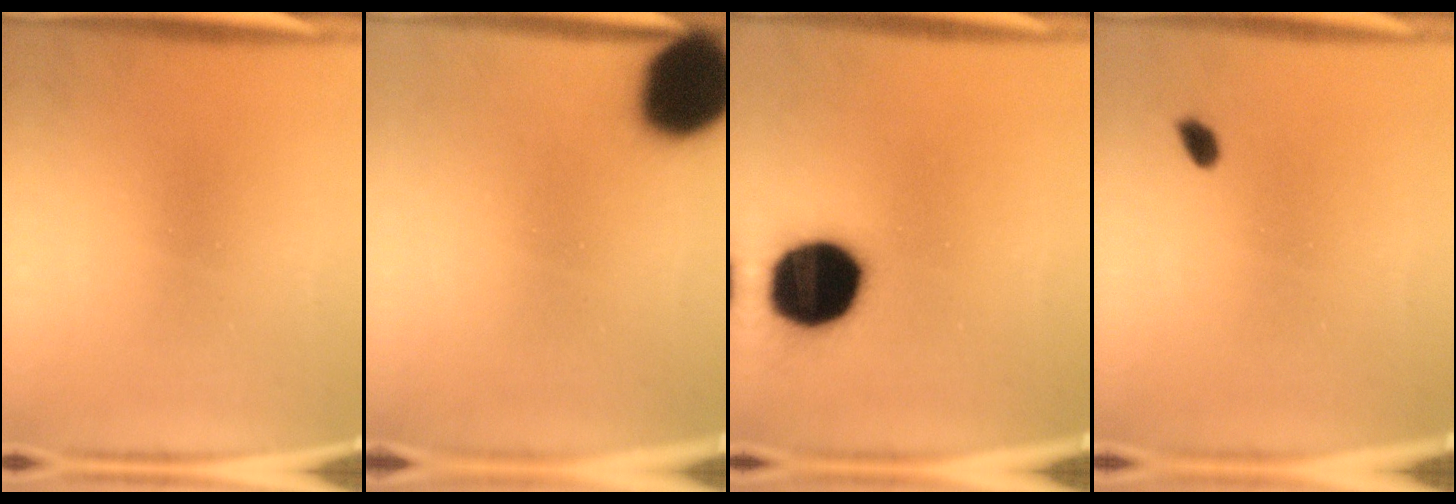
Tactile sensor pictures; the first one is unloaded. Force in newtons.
{"total": 19.4}
{"total": 19.7}
{"total": 1.5}